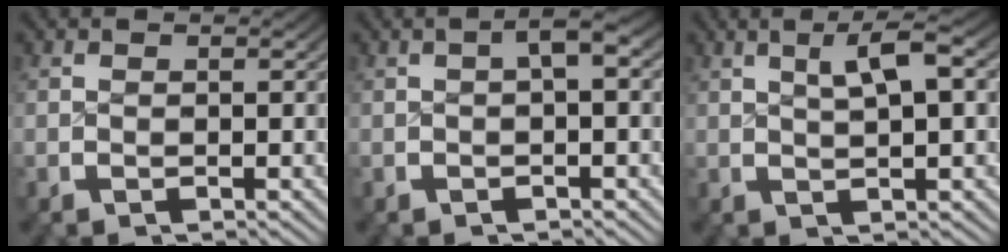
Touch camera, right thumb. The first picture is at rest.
{"total": 1.9, "force": [0.1, 0.6, 1.9], "torque": [-0.030, 0.012, -0.002]}
{"total": 4.3, "force": [1.9, 1.0, 3.7], "torque": [-0.049, 0.014, 0.030]}